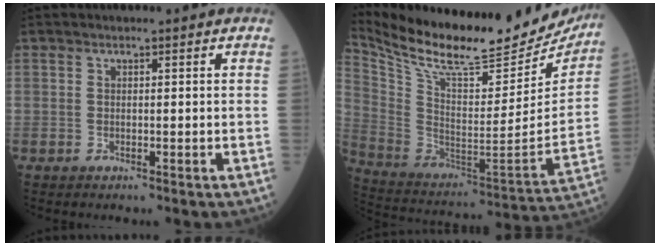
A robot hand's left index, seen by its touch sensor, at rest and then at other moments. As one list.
[{"total": 28.5, "force": [25.4, 5.8, 11.7], "torque": [-0.226, -0.070, 0.374]}]